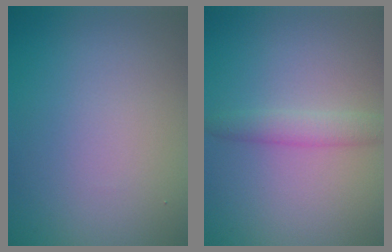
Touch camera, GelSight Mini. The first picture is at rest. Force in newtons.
{"total": 2.1, "press": 2.1, "slide": 0.1}